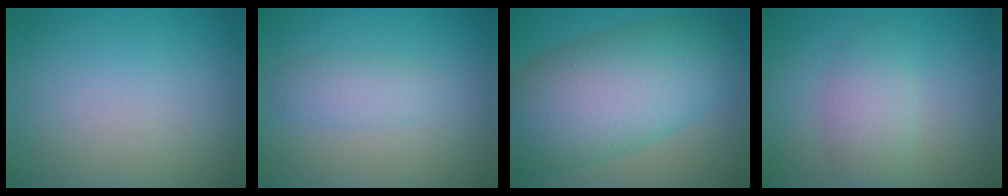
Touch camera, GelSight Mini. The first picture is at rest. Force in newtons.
{"total": 2.0, "press": 2.0, "slide": 0.1}
{"total": 11.4, "press": 11.4, "slide": 0.5}
{"total": 3.0, "press": 3.0, "slide": 0.0}